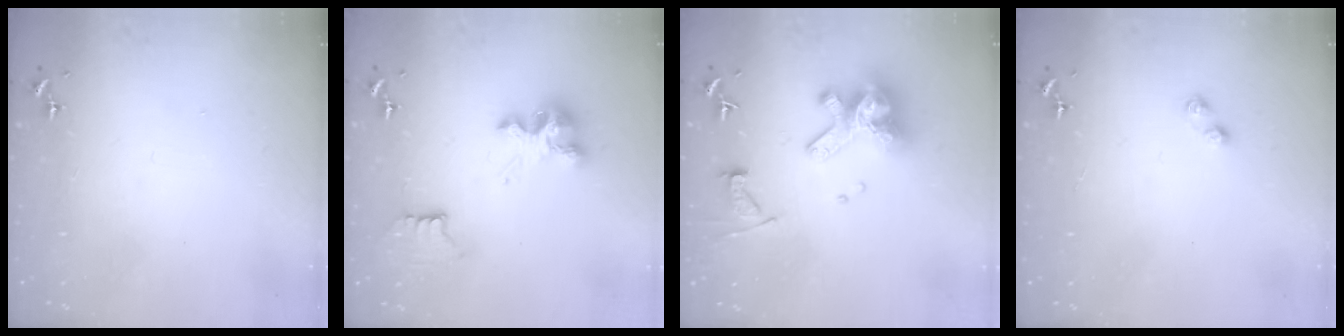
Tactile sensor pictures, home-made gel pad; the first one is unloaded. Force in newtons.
{"total": 9.4, "press": 9.4, "slide": 0.7}
{"total": 16.2, "press": 16.2, "slide": 1.6}
{"total": 2.8, "press": 2.8, "slide": 0.3}